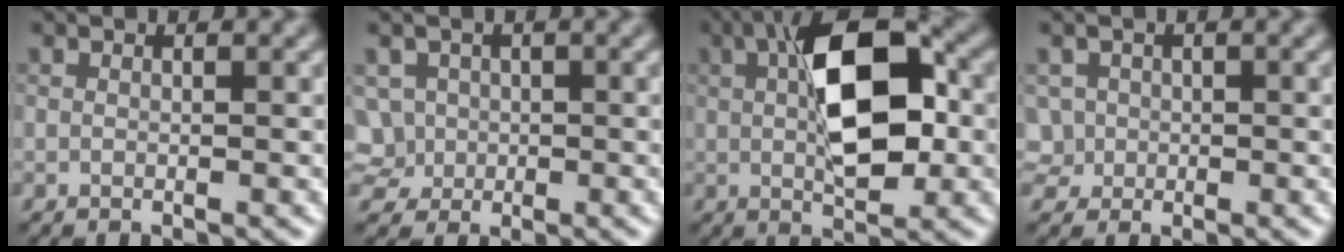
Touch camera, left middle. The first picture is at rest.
{"total": 2.3, "force": [-0.3, 2.2, 0.4], "torque": [-0.027, 0.009, 0.014]}
{"total": 8.4, "force": [0.9, 3.5, 7.6], "torque": [-0.132, 0.019, 0.020]}
{"total": 1.1, "force": [-0.4, 0.9, -0.4], "torque": [-0.008, 0.003, 0.010]}